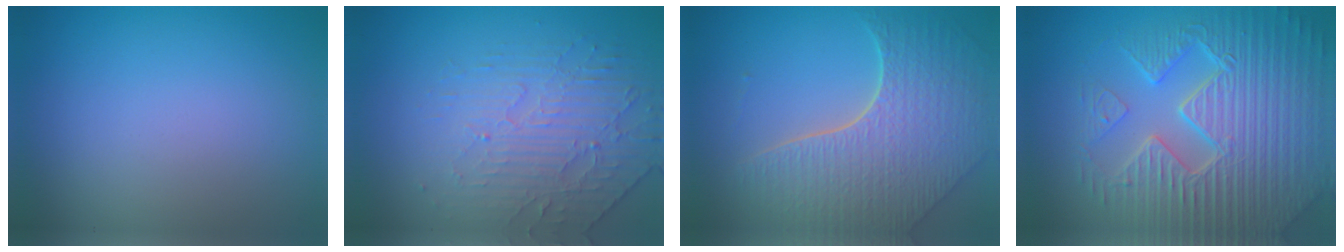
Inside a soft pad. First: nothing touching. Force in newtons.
{"total": 4.5, "press": 3.3, "slide": 3.1}
{"total": 8.0, "press": 5.7, "slide": 5.6}
{"total": 10.0, "press": 6.7, "slide": 7.4}